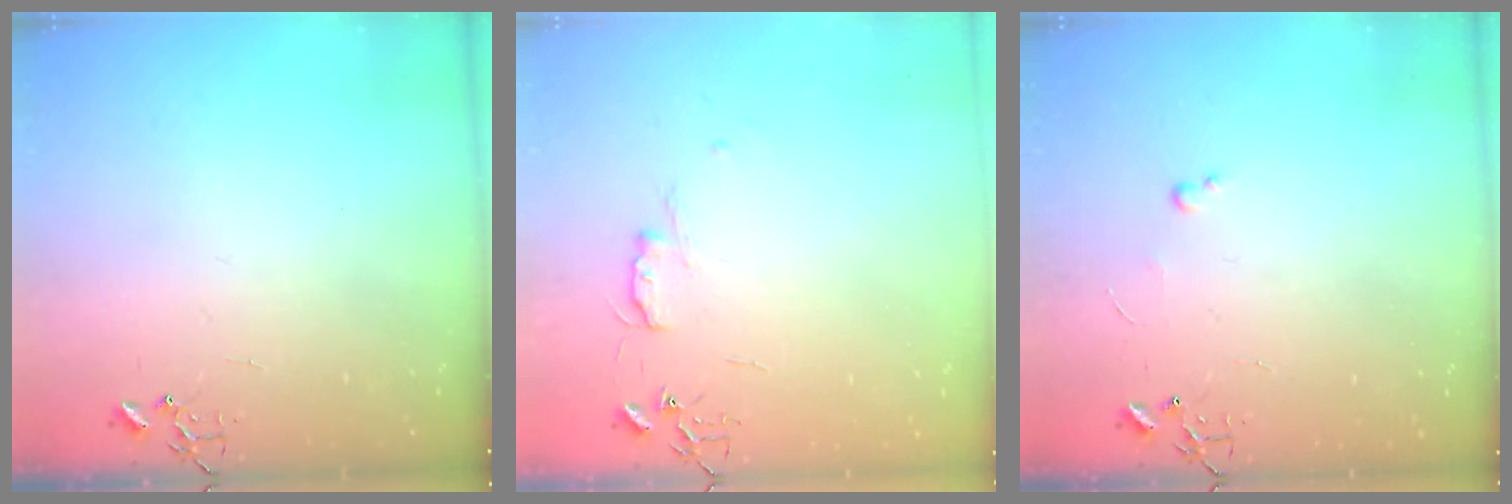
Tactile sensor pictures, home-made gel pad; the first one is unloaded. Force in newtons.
{"total": 5.8, "press": 5.7, "slide": 0.7}
{"total": 2.4, "press": 2.3, "slide": 0.4}